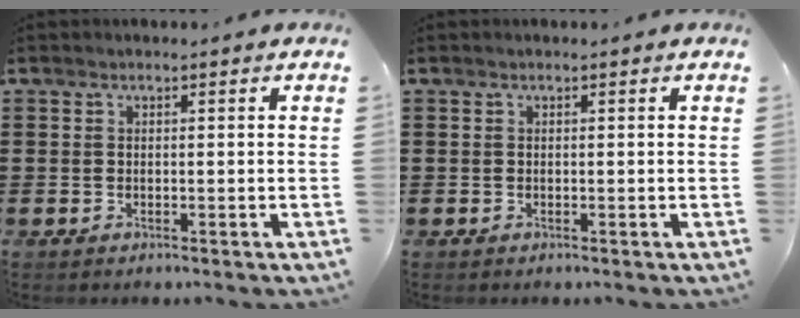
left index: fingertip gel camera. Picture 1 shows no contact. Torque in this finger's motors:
{"motor_torque": [0.00, 0.00, 0.00, 0.00]}